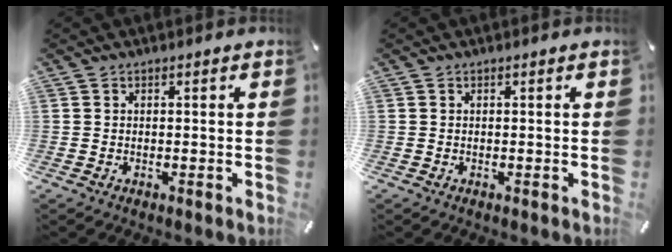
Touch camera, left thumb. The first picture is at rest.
{"total": 0.0}